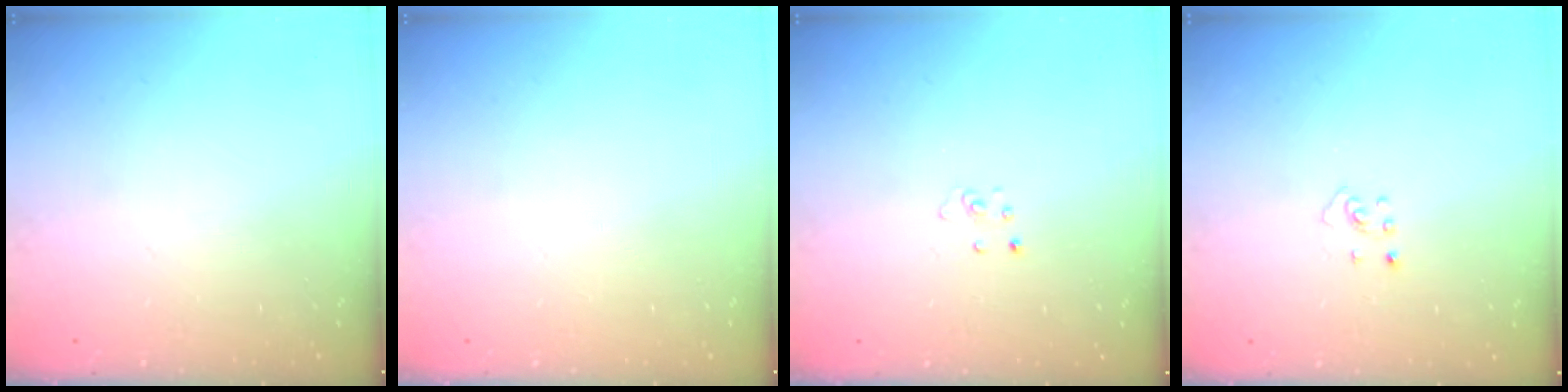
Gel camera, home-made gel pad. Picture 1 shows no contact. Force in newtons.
{"total": 0.0}
{"total": 2.3, "press": 2.3, "slide": 0.2}
{"total": 2.7, "press": 2.6, "slide": 0.6}